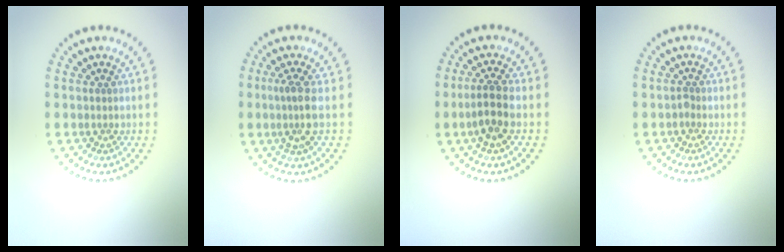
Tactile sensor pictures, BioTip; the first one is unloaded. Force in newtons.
{"total": 2.6, "press": 2.0, "slide": 1.7}
{"total": 2.9, "press": 2.6, "slide": 1.3}
{"total": 0.6, "press": 0.4, "slide": 0.4}